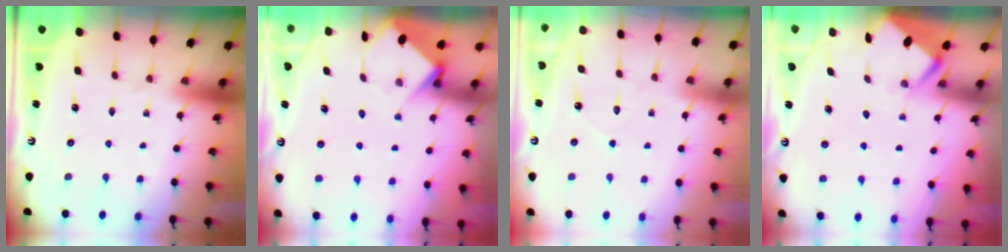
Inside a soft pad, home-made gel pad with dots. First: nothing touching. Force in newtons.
{"total": 4.9, "press": 4.8, "slide": 0.6}
{"total": 4.7, "press": 4.7, "slide": 0.5}
{"total": 2.6, "press": 2.6, "slide": 0.3}